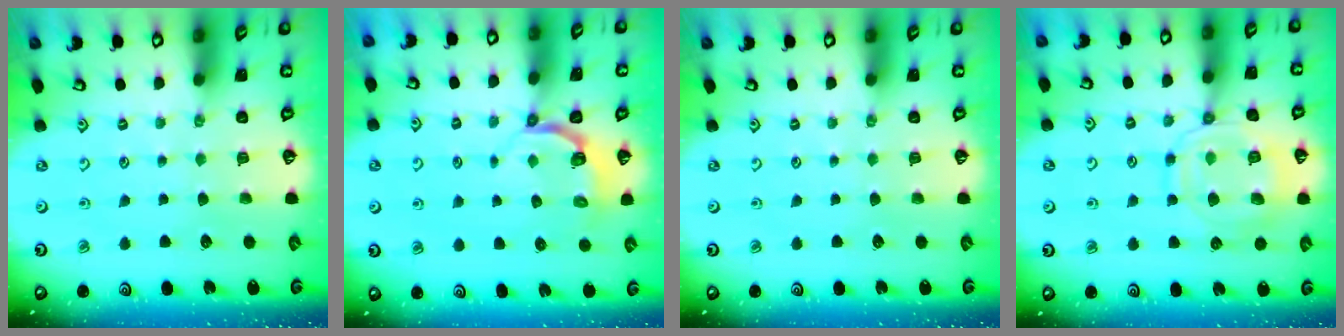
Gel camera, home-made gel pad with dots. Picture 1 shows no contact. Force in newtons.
{"total": 4.0, "press": 3.2, "slide": 2.4}
{"total": 0.0}
{"total": 13.6, "press": 13.6, "slide": 1.2}